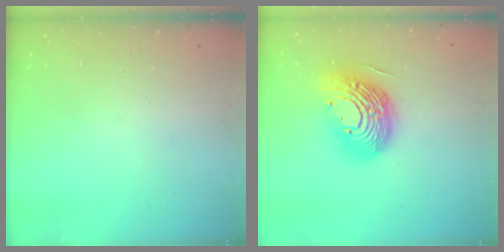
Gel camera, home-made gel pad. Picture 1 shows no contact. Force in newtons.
{"total": 20.9, "press": 20.8, "slide": 1.8}